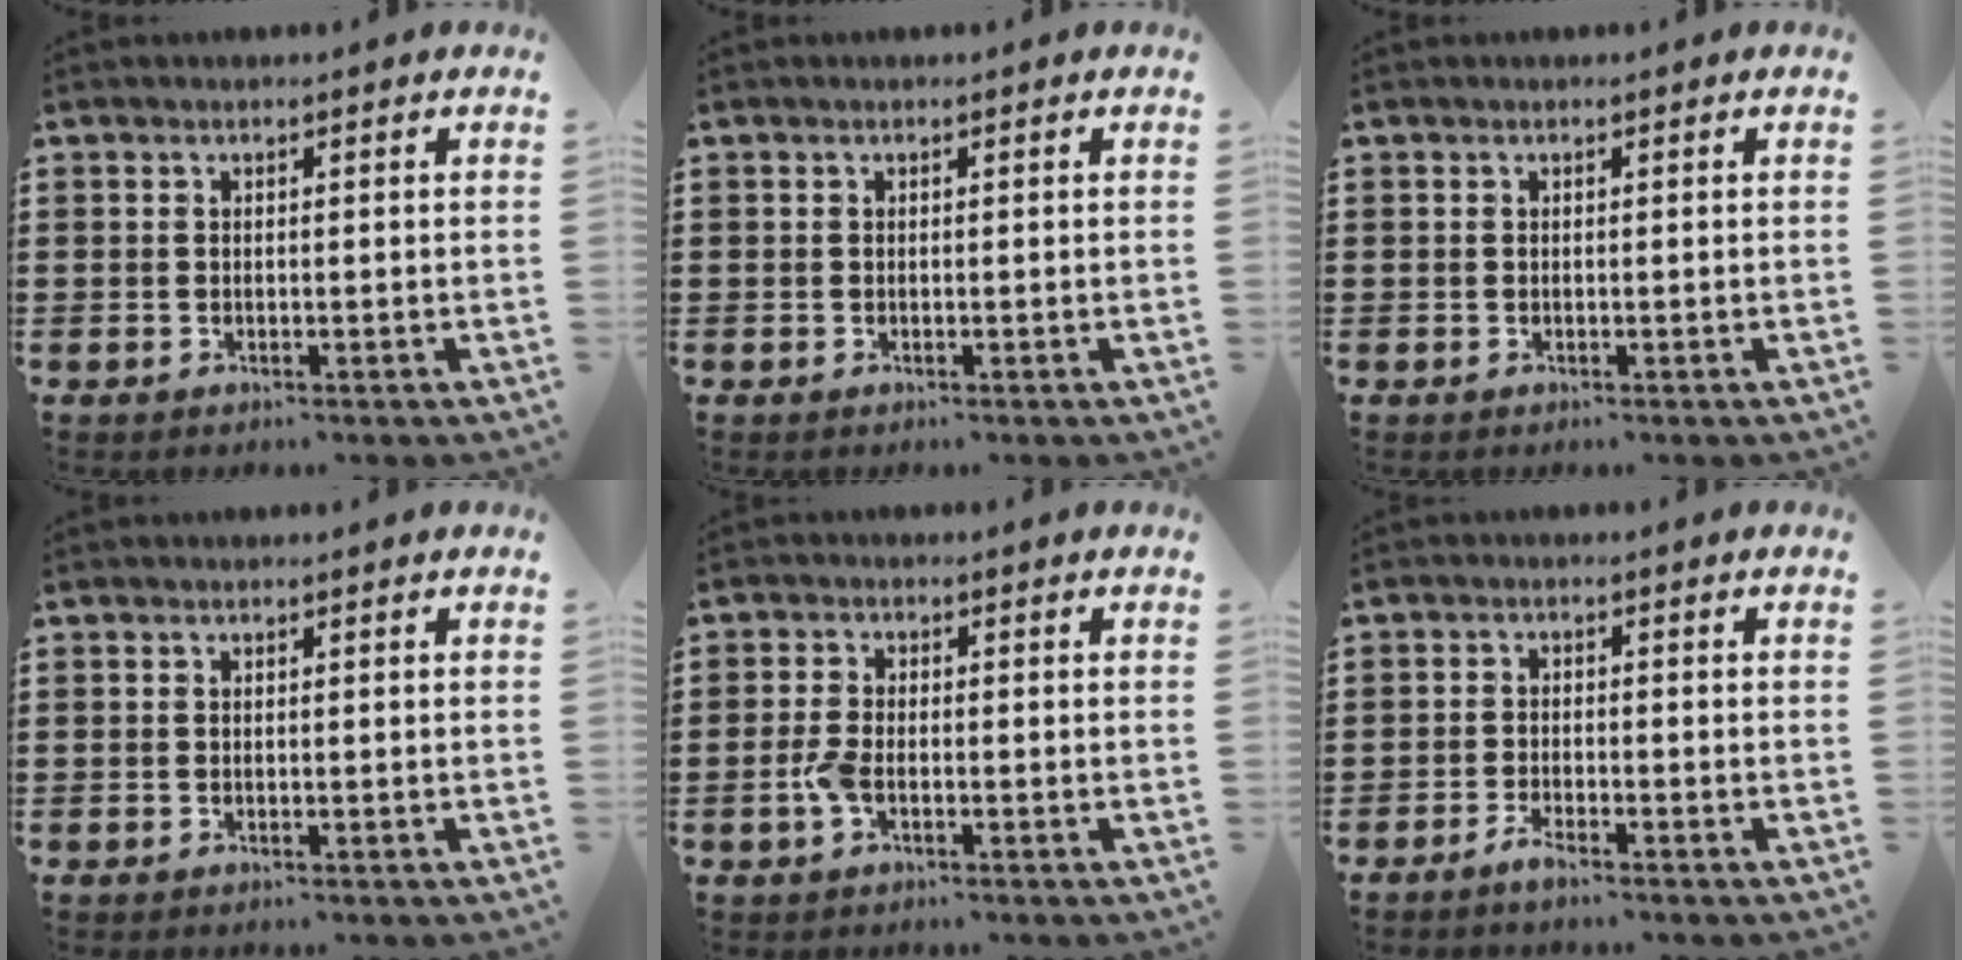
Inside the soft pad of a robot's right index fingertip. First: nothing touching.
{"total": 0.0}
{"total": 0.0}
{"total": 0.0}
{"total": 3.1, "force": [-1.1, 1.3, 2.6], "torque": [-0.069, -0.007, -0.024]}
{"total": 1.8, "force": [-1.6, 0.0, 0.8], "torque": [-0.016, -0.002, -0.029]}